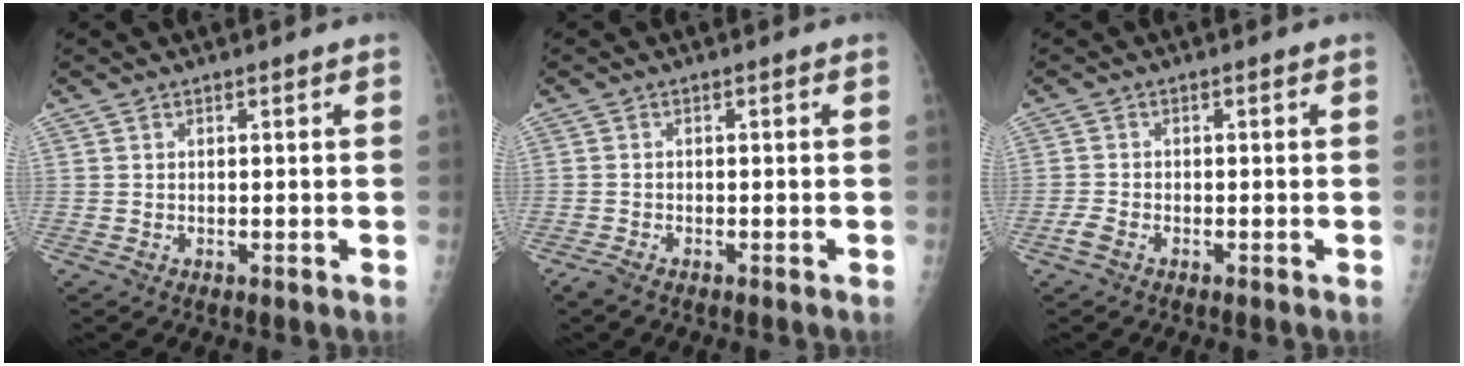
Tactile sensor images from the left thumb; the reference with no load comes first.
{"total": 1.6, "force": [-1.4, 0.3, 0.7], "torque": [-0.027, -0.002, -0.030]}
{"total": 2.0, "force": [-1.2, 1.0, 1.3], "torque": [-0.031, 0.003, -0.025]}